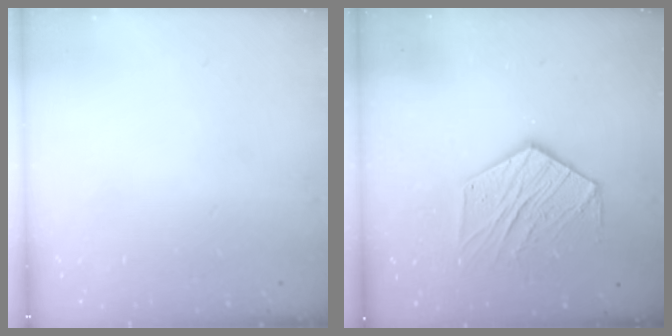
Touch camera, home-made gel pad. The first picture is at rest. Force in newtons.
{"total": 11.9, "press": 11.8, "slide": 0.7}